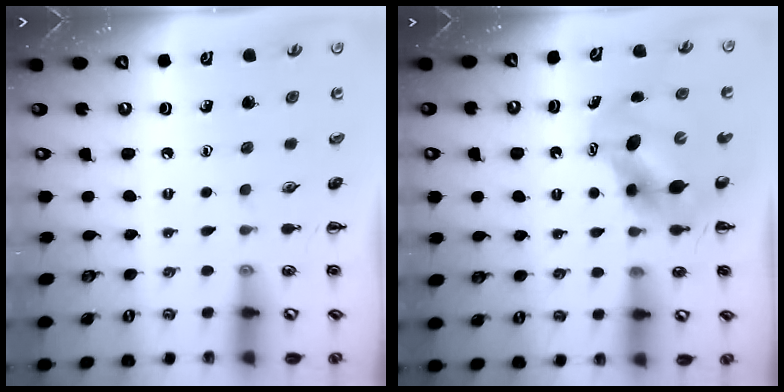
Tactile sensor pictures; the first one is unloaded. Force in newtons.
{"total": 6.4, "press": 6.3, "slide": 0.9}